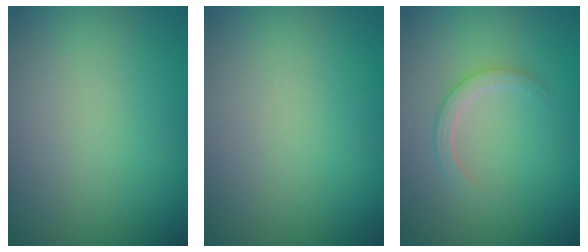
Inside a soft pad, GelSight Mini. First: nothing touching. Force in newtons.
{"total": 0.0}
{"total": 1.9, "press": 1.9, "slide": 0.2}